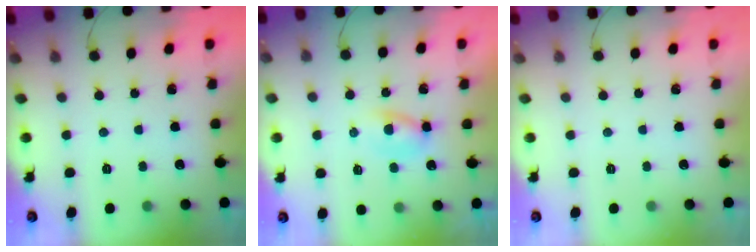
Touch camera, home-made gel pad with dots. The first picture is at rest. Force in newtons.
{"total": 3.3, "press": 3.1, "slide": 1.2}
{"total": 0.0}